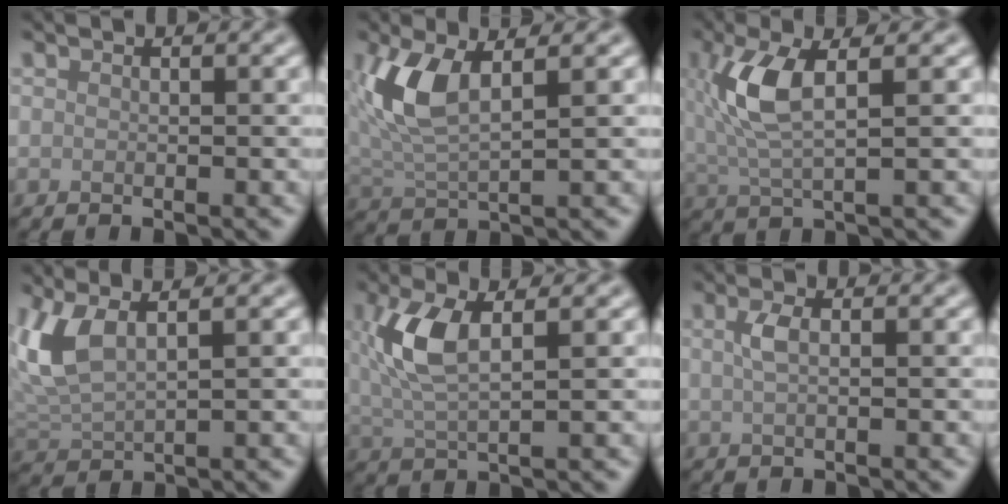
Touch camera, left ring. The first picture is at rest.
{"total": 5.4, "force": [1.8, 2.2, 4.6], "torque": [-0.111, 0.001, 0.038]}
{"total": 5.3, "force": [1.2, 1.7, 4.8], "torque": [-0.115, 0.005, 0.022]}
{"total": 4.7, "force": [2.2, 1.7, 3.8], "torque": [-0.097, 0.005, 0.046]}
{"total": 5.2, "force": [1.2, 2.0, 4.6], "torque": [-0.110, 0.008, 0.022]}
{"total": 1.6, "force": [0.3, 0.6, 1.5], "torque": [-0.031, 0.005, 0.005]}